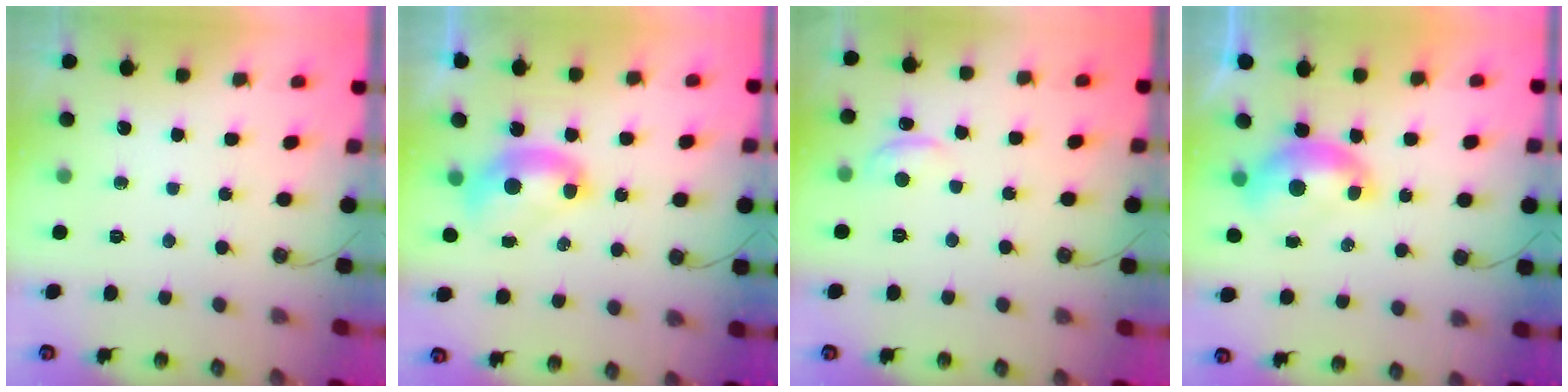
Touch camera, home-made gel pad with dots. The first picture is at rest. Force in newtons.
{"total": 2.5, "press": 2.5, "slide": 0.1}
{"total": 1.6, "press": 1.3, "slide": 0.8}
{"total": 1.5, "press": 1.4, "slide": 0.6}